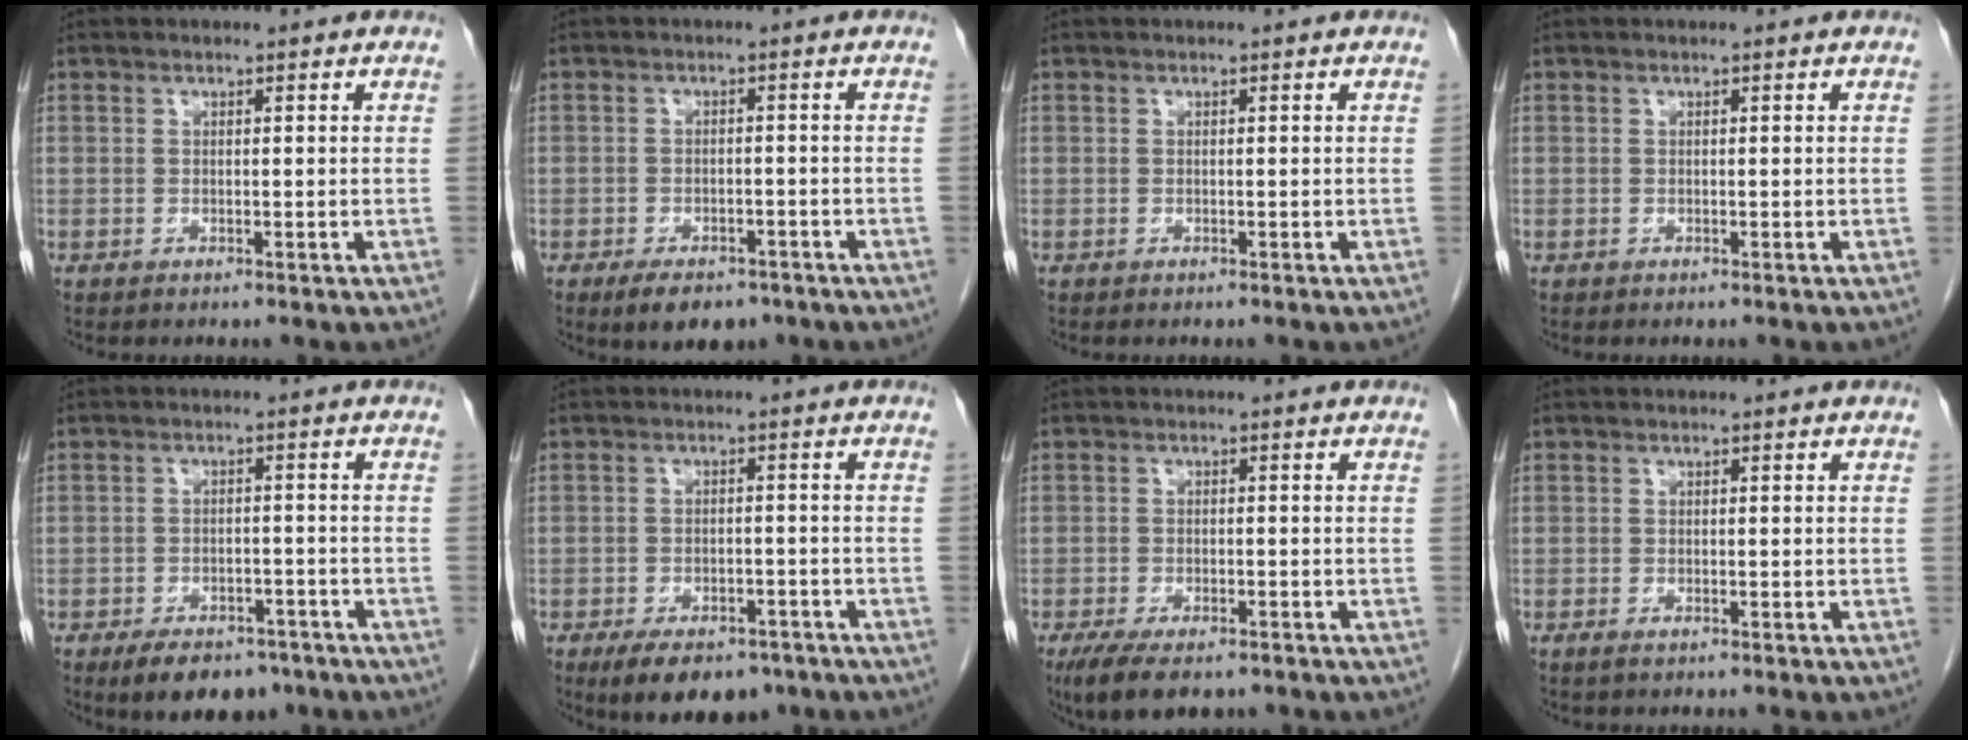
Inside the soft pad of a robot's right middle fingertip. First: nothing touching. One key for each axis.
{"total": 6.5, "fx": -4.7, "fy": 3.1, "fz": 3.3, "tx": -0.050, "ty": -0.002, "tz": -0.069}
{"total": 0.0}
{"total": 0.0}
{"total": 8.4, "fx": -6.2, "fy": 4.1, "fz": 3.9, "tx": -0.054, "ty": 0.001, "tz": -0.093}
{"total": 10.0, "fx": -7.3, "fy": 4.5, "fz": 5.1, "tx": -0.074, "ty": -0.003, "tz": -0.109}
{"total": 7.7, "fx": -5.6, "fy": 2.7, "fz": 4.5, "tx": -0.075, "ty": -0.012, "tz": -0.088}
{"total": 1.0, "fx": -0.6, "fy": 0.3, "fz": 0.7, "tx": -0.014, "ty": -0.001, "tz": -0.008}